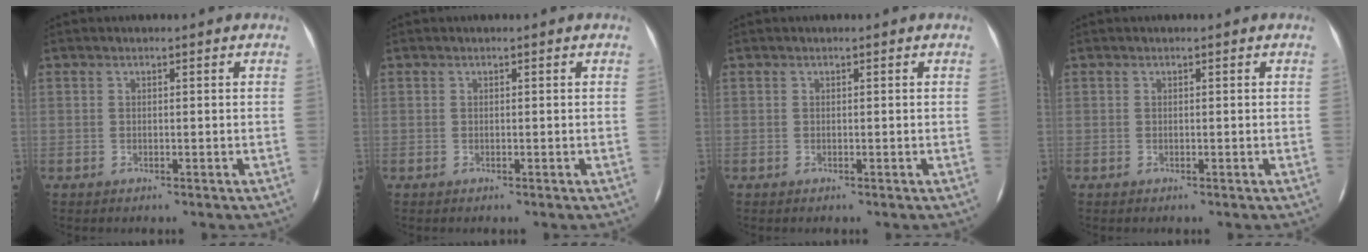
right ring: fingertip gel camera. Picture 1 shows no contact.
{"total": 0.0}
{"total": 0.0}
{"total": 0.0}